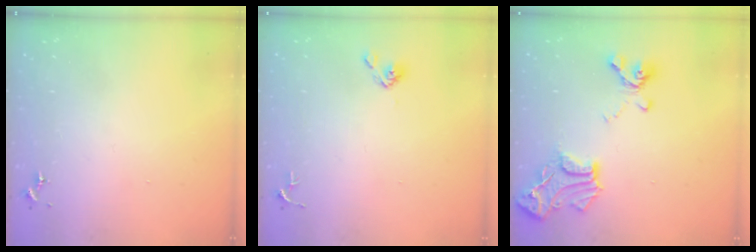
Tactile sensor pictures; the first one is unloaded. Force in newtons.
{"total": 3.9, "press": 3.9, "slide": 0.5}
{"total": 16.9, "press": 16.9, "slide": 1.4}